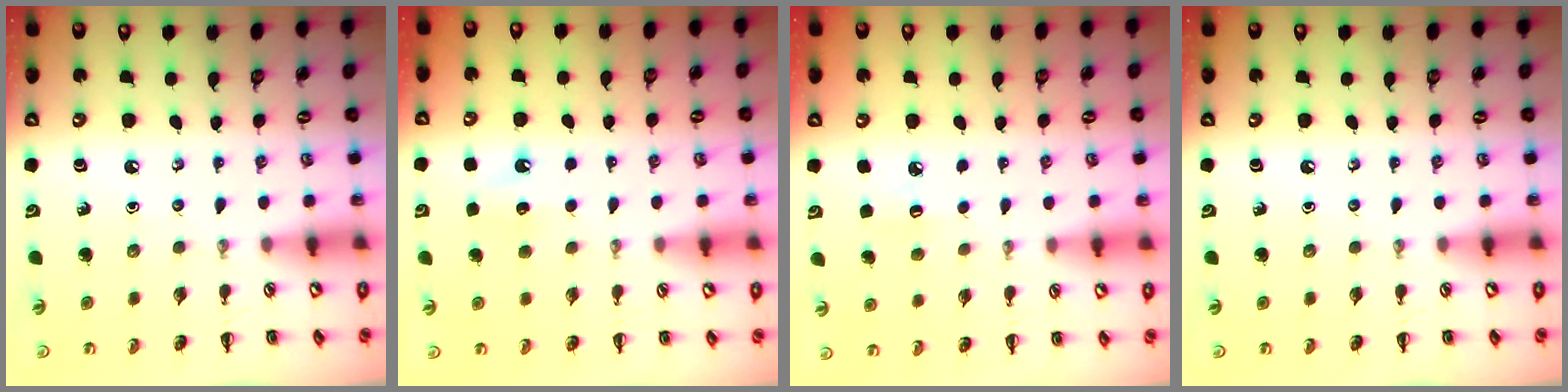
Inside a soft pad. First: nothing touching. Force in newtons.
{"total": 6.2, "press": 6.0, "slide": 1.8}
{"total": 5.6, "press": 5.4, "slide": 1.4}
{"total": 0.0}